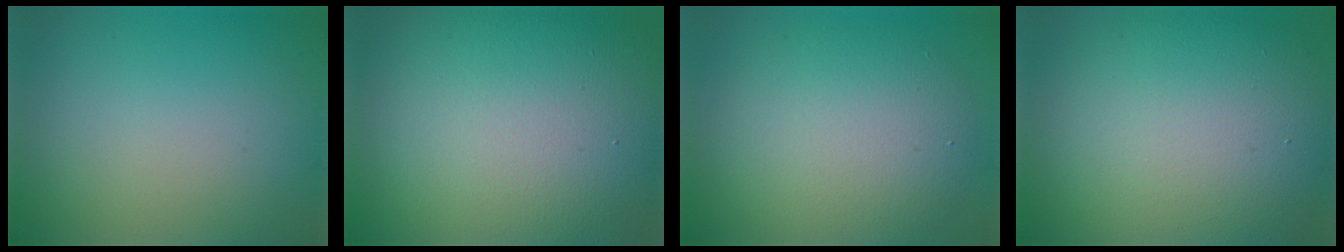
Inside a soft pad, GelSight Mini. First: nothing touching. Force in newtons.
{"total": 18.6, "press": 18.5, "slide": 1.2}
{"total": 7.1, "press": 7.0, "slide": 0.5}
{"total": 12.6, "press": 12.6, "slide": 1.5}